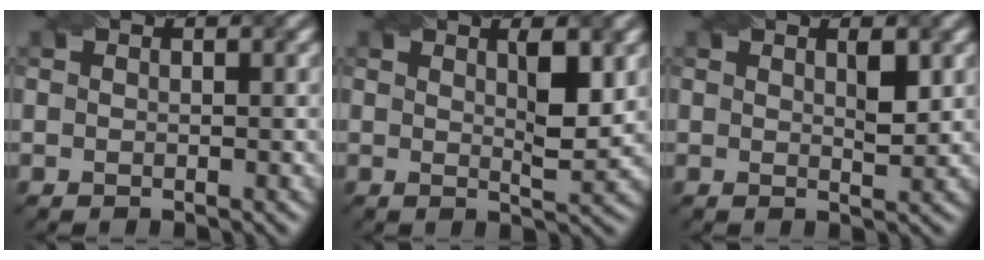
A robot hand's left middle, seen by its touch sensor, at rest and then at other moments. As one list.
[{"total": 3.2, "force": [1.1, 0.6, 3.0], "torque": [-0.045, -0.009, 0.021]}, {"total": 1.7, "force": [0.7, 0.3, 1.4], "torque": [-0.022, -0.005, 0.013]}]